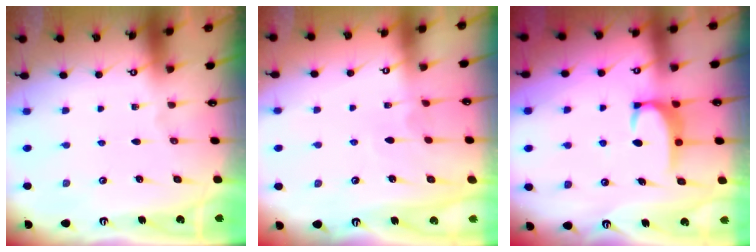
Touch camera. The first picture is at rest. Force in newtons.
{"total": 4.4, "press": 4.4, "slide": 0.2}
{"total": 2.7, "press": 2.7, "slide": 0.5}